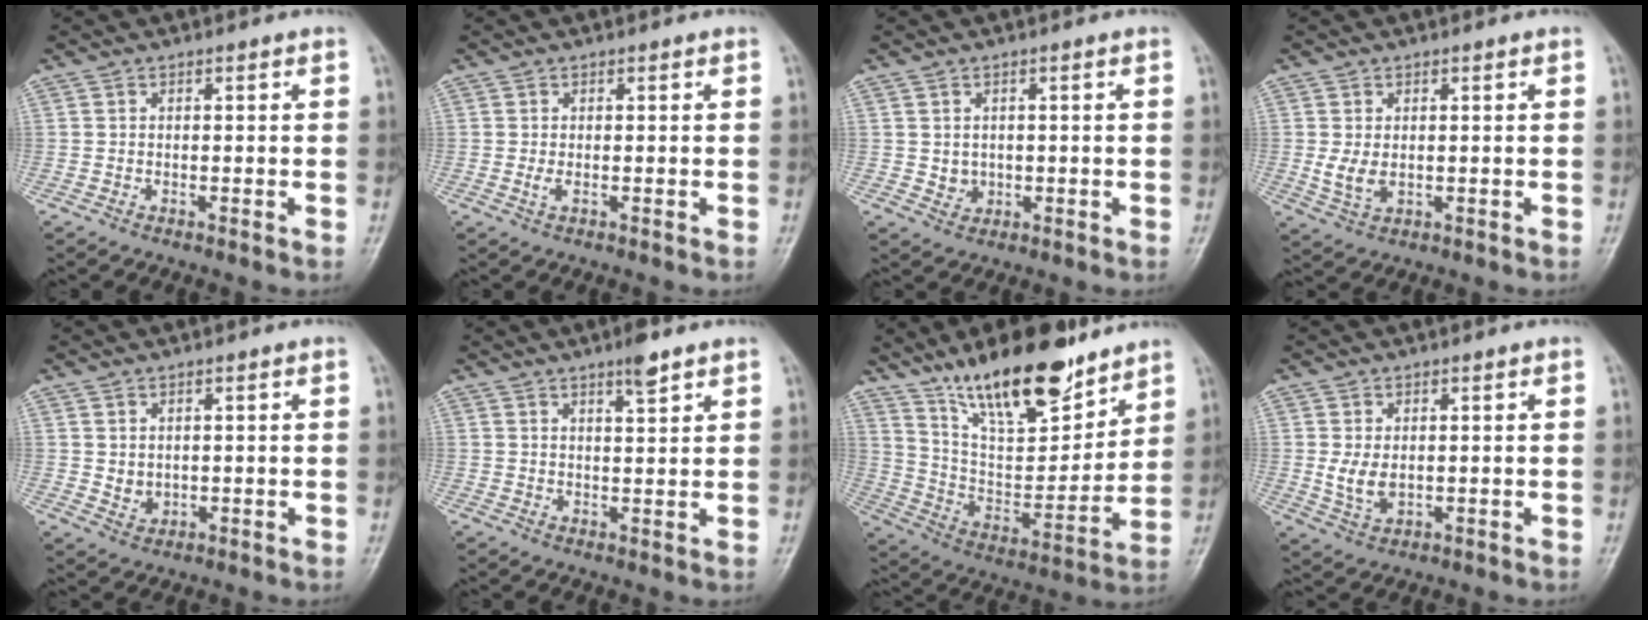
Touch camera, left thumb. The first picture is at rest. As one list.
[{"total": 1.6, "force": [0.1, 0.7, 1.4], "torque": [-0.026, 0.000, 0.005]}, {"total": 2.5, "force": [0.2, 2.3, 1.1], "torque": [-0.008, -0.001, 0.009]}, {"total": 4.1, "force": [0.3, 2.6, 3.1], "torque": [-0.059, -0.009, 0.011]}, {"total": 2.8, "force": [0.6, 2.2, 1.7], "torque": [-0.019, -0.009, 0.018]}, {"total": 4.0, "force": [2.8, 0.8, 2.8], "torque": [-0.040, -0.016, 0.044]}, {"total": 21.6, "force": [15.4, 7.7, 13.1], "torque": [-0.169, -0.079, 0.271]}, {"total": 4.6, "force": [0.5, 2.9, 3.5], "torque": [-0.060, -0.011, 0.016]}]